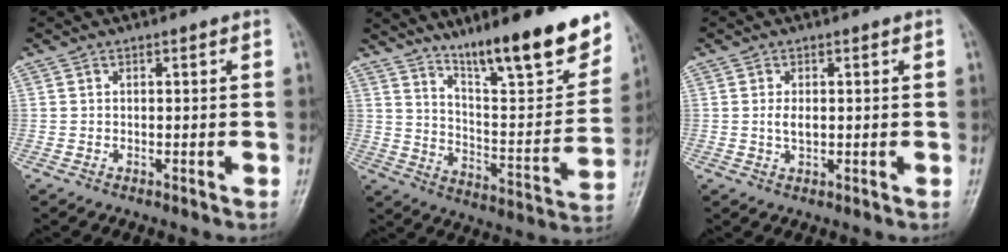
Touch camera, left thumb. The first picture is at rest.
{"total": 21.6, "force": [15.0, 4.2, 14.9], "torque": [-0.186, -0.078, 0.243]}
{"total": 2.3, "force": [0.3, 1.2, 2.0], "torque": [-0.037, -0.002, 0.007]}